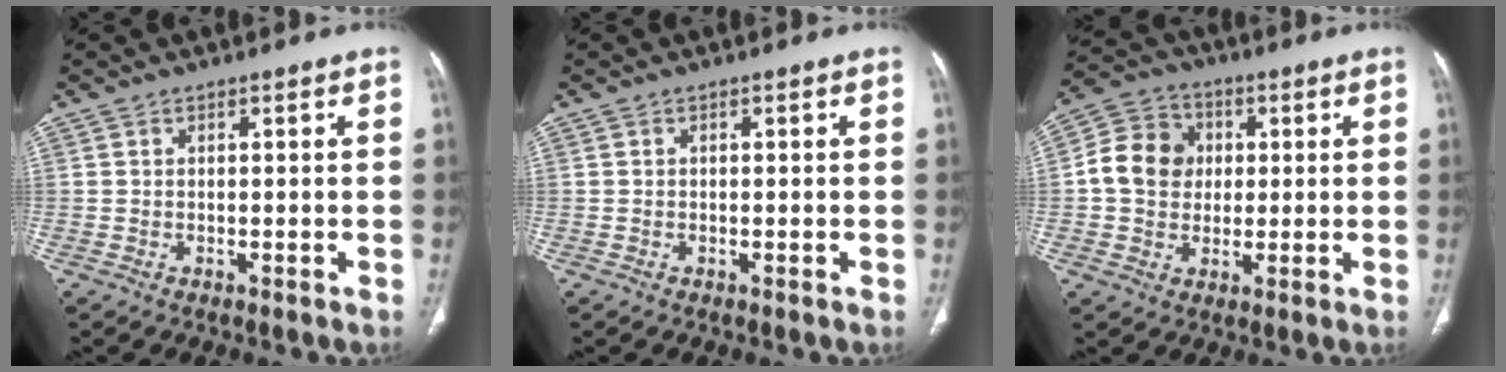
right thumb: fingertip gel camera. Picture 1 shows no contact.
{"total": 0.0}
{"total": 10.6, "force": [0.8, 9.2, 5.2], "torque": [-0.073, 0.016, 0.006]}